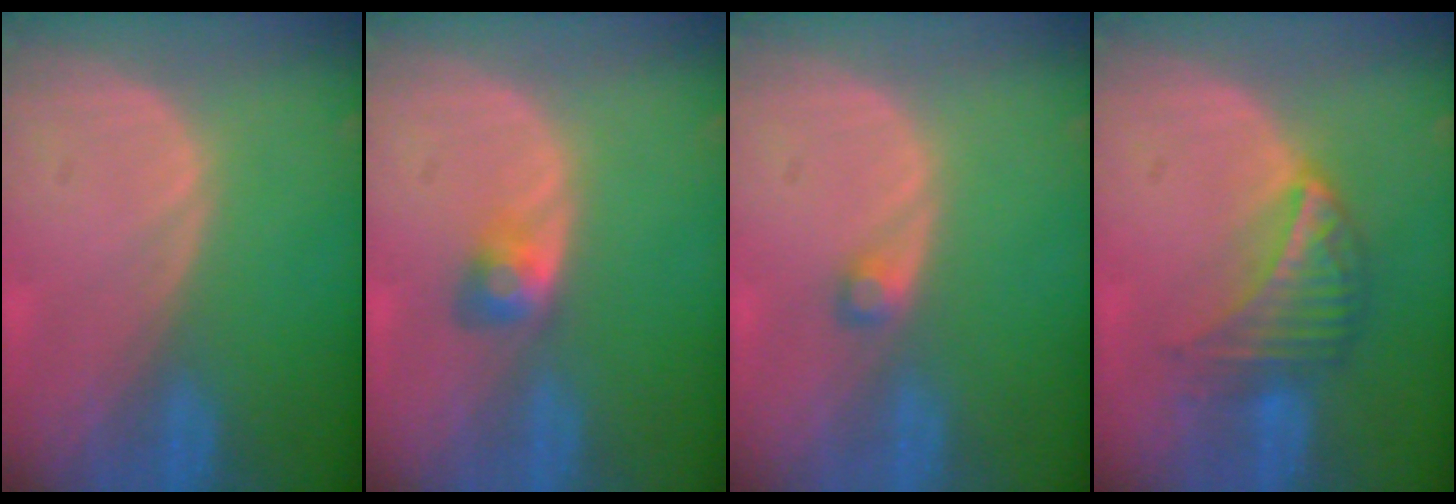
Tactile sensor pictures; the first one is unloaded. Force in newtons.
{"total": 2.7, "press": 2.5, "slide": 1.1}
{"total": 1.5, "press": 1.4, "slide": 0.2}
{"total": 6.3, "press": 6.1, "slide": 1.6}